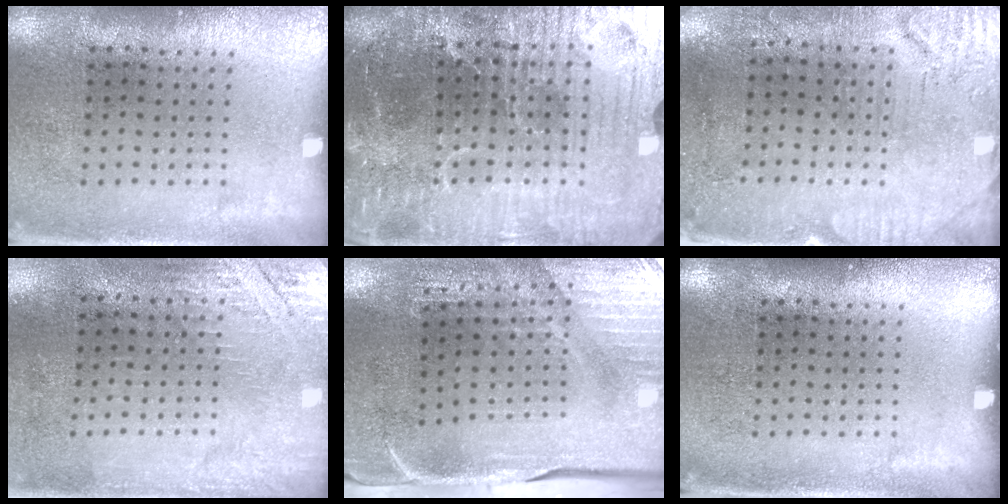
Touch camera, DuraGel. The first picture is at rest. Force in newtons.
{"total": 7.3, "press": 6.6, "slide": 3.1}
{"total": 3.2, "press": 2.8, "slide": 1.5}
{"total": 2.8, "press": 2.5, "slide": 1.4}
{"total": 4.6, "press": 3.9, "slide": 2.5}
{"total": 0.0}